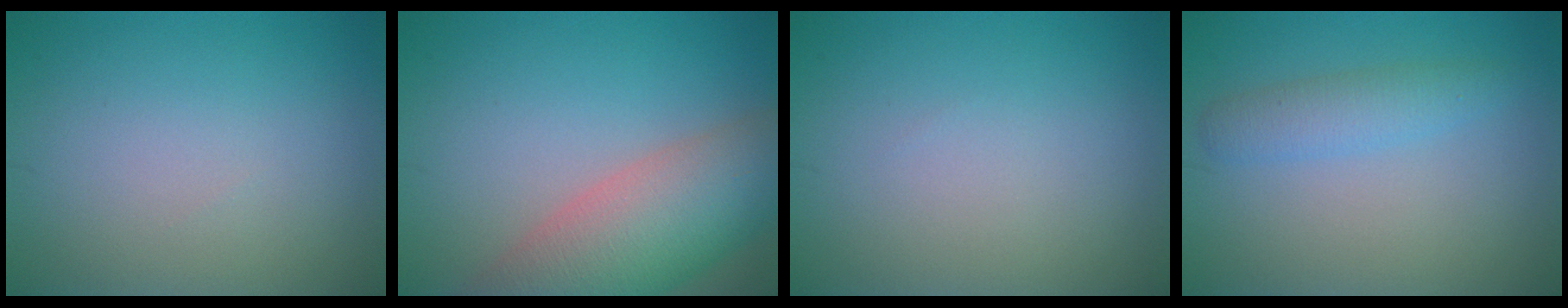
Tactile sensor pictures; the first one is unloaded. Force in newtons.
{"total": 8.9, "press": 8.9, "slide": 0.4}
{"total": 0.0}
{"total": 2.5, "press": 2.5, "slide": 0.0}